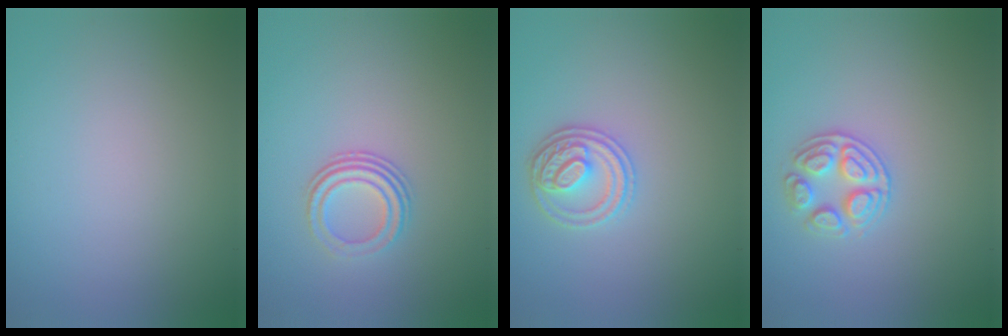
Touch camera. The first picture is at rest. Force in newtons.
{"total": 3.1, "press": 2.1, "slide": 2.4}
{"total": 2.9, "press": 2.8, "slide": 0.7}
{"total": 2.8, "press": 2.7, "slide": 0.7}